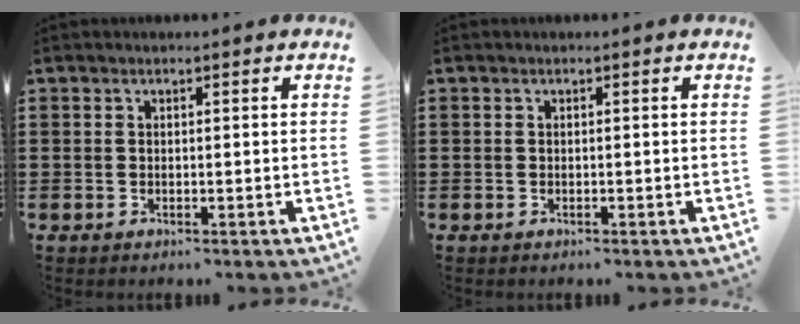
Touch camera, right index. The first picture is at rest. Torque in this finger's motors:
{"motor_torque": [0.35, 0.20, 0.02, 0.03]}